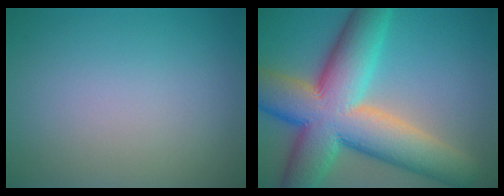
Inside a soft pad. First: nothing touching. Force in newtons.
{"total": 14.2, "press": 14.1, "slide": 0.8}